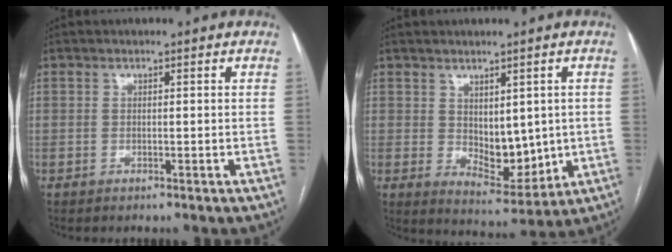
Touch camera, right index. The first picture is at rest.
{"total": 7.8, "force": [0.4, 4.1, 6.6], "torque": [-0.092, -0.008, 0.027]}